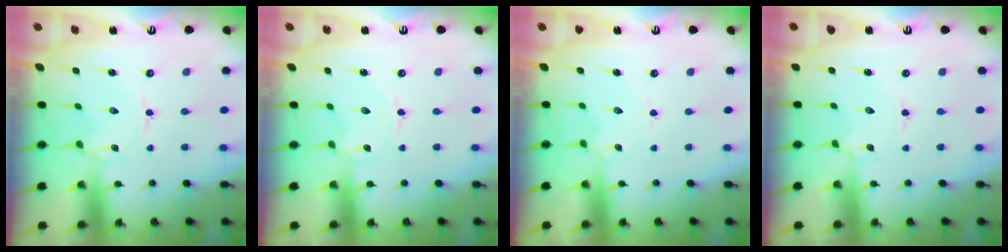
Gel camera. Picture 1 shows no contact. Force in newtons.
{"total": 0.0}
{"total": 0.7, "press": 0.6, "slide": 0.3}
{"total": 1.9, "press": 1.9, "slide": 0.4}